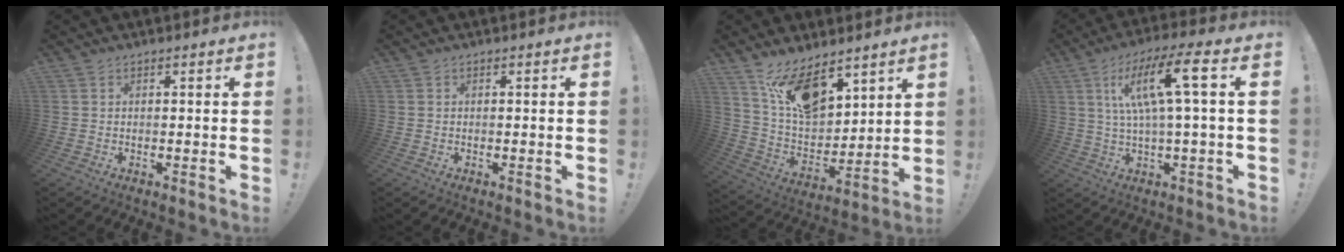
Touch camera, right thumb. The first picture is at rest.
{"total": 0.0}
{"total": 15.4, "force": [10.6, 7.2, 8.4], "torque": [-0.162, -0.069, 0.201]}
{"total": 14.7, "force": [3.7, 1.8, 14.1], "torque": [-0.252, 0.000, 0.043]}